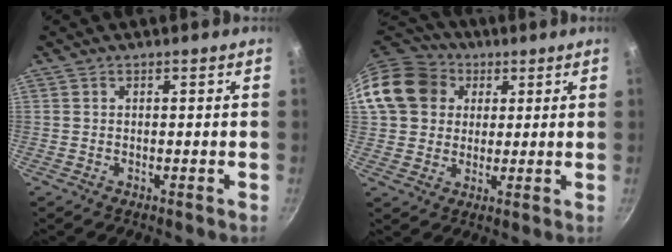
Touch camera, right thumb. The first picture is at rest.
{"total": 14.9, "force": [4.3, 12.6, 6.6], "torque": [-0.110, 0.023, 0.070]}